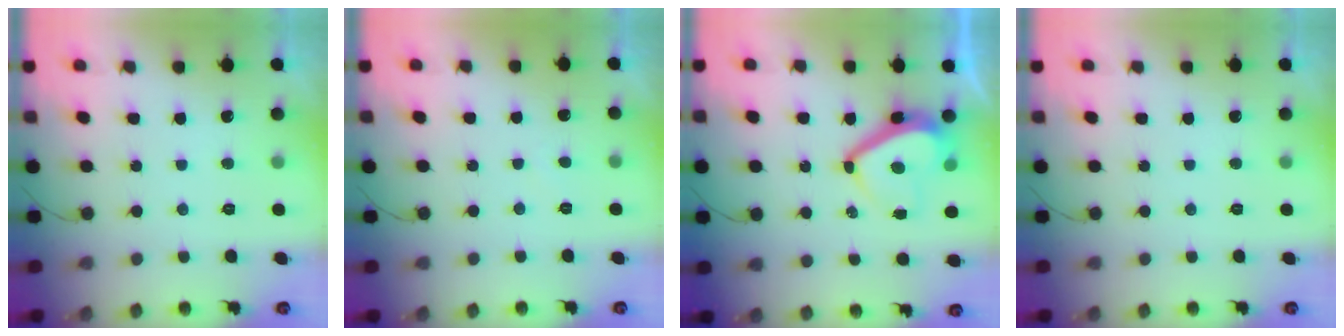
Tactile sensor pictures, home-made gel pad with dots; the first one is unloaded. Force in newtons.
{"total": 1.6, "press": 1.5, "slide": 0.4}
{"total": 10.3, "press": 10.2, "slide": 1.4}
{"total": 0.0}